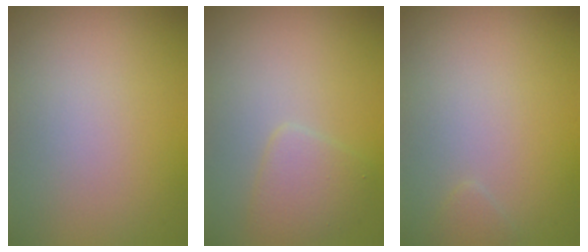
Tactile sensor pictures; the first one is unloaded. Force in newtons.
{"total": 2.3, "press": 2.3, "slide": 0.1}
{"total": 0.7, "press": 0.7, "slide": 0.0}